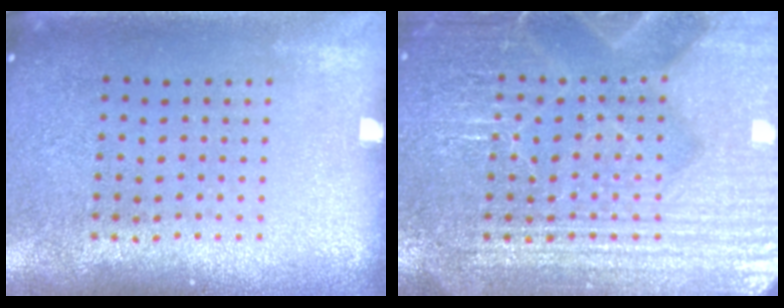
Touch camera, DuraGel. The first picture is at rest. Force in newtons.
{"total": 4.5, "press": 4.5, "slide": 0.5}